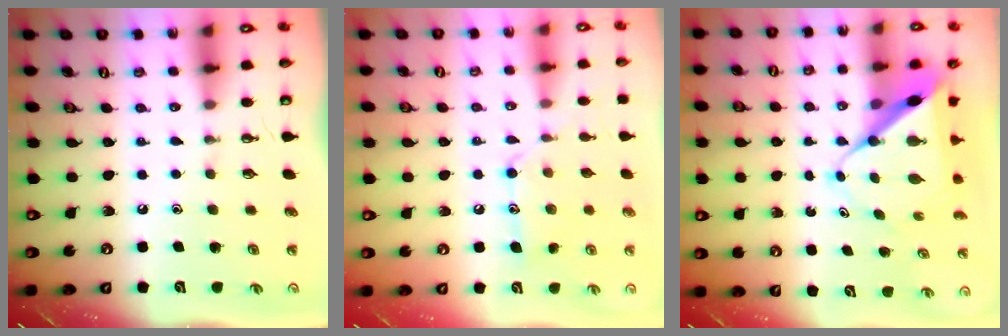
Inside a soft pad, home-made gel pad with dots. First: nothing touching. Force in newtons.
{"total": 11.7, "press": 11.6, "slide": 0.6}
{"total": 9.9, "press": 9.8, "slide": 1.0}